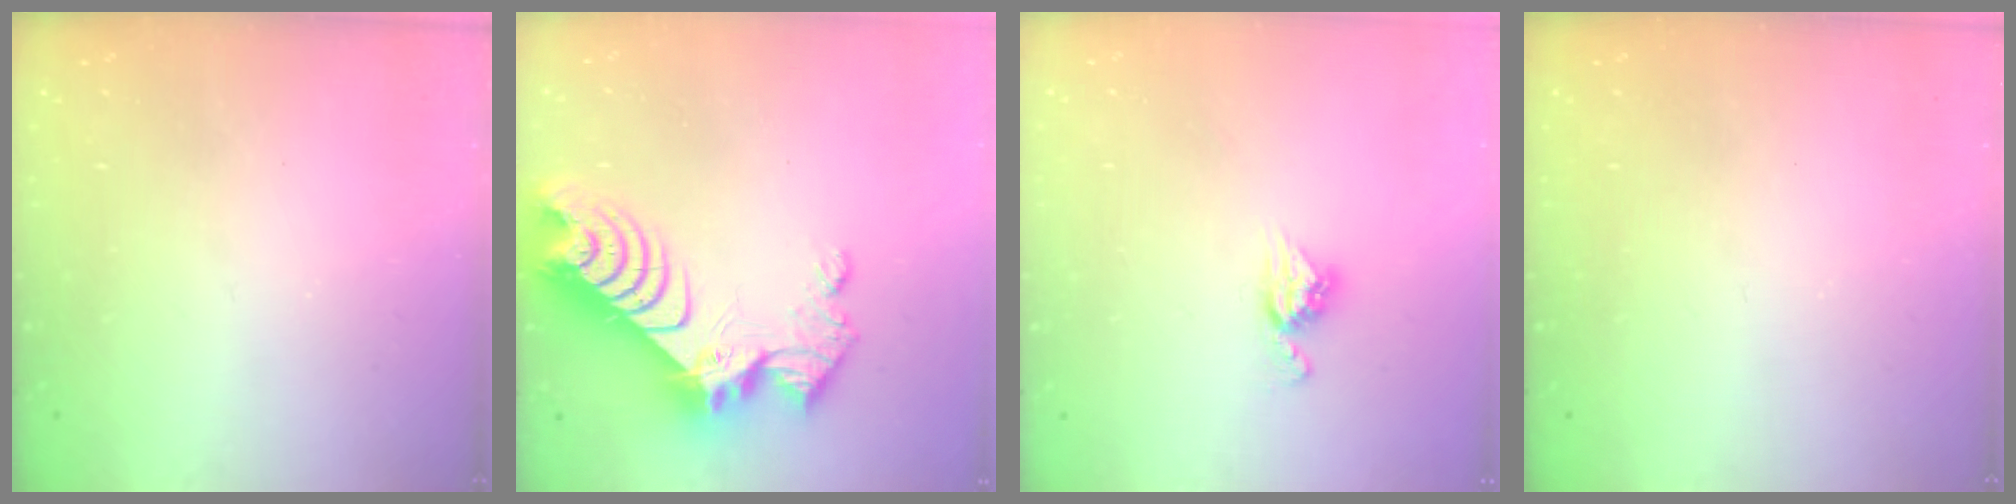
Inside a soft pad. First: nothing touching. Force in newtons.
{"total": 14.7, "press": 14.6, "slide": 1.2}
{"total": 7.1, "press": 7.1, "slide": 0.3}
{"total": 0.0}